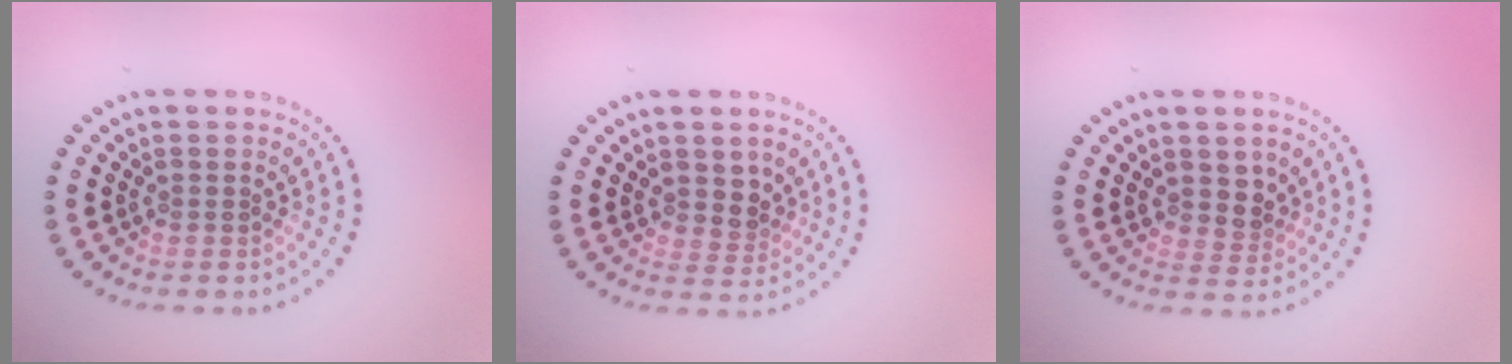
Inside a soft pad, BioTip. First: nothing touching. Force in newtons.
{"total": 2.0, "press": 1.7, "slide": 1.1}
{"total": 2.0, "press": 1.7, "slide": 1.1}